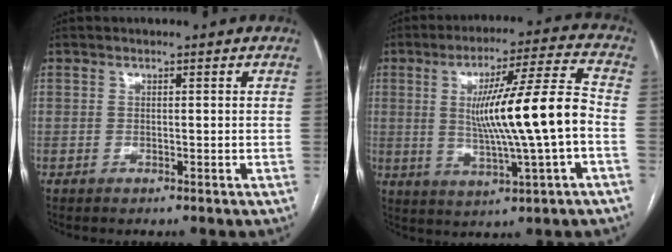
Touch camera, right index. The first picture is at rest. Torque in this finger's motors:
{"motor_torque": [0.92, -0.19, 0.65, 0.21]}